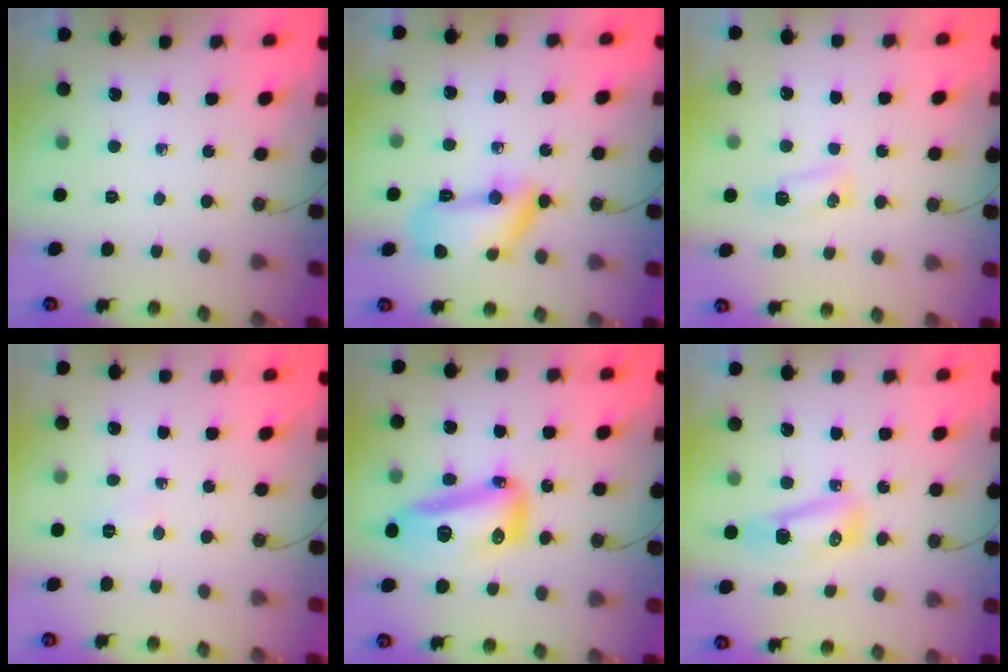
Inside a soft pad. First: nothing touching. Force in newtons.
{"total": 13.2, "press": 13.2, "slide": 0.9}
{"total": 16.3, "press": 7.0, "slide": 14.8}
{"total": 4.4, "press": 2.8, "slide": 3.5}
{"total": 26.2, "press": 20.4, "slide": 16.5}
{"total": 8.1, "press": 7.8, "slide": 2.1}